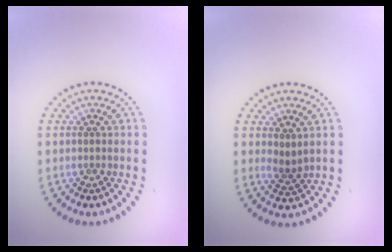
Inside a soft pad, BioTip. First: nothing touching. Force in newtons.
{"total": 1.6, "press": 1.1, "slide": 1.2}